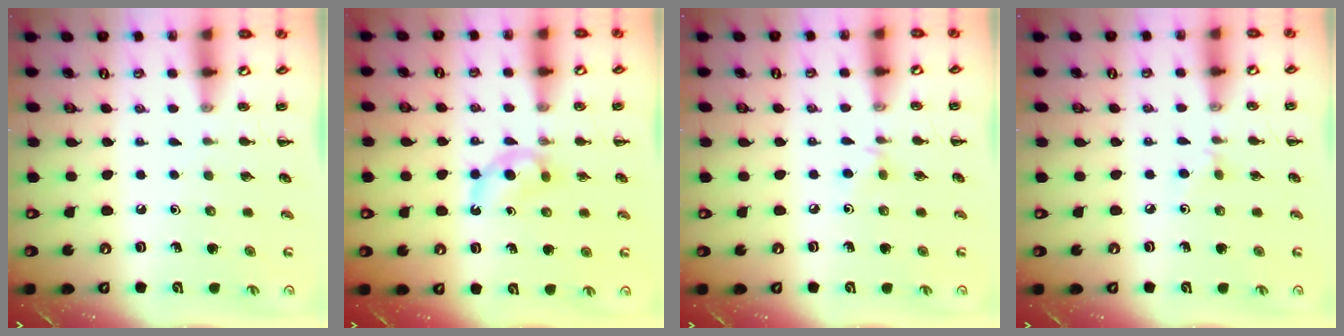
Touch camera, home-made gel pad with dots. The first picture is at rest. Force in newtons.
{"total": 4.7, "press": 4.4, "slide": 1.8}
{"total": 2.8, "press": 2.6, "slide": 1.1}
{"total": 3.1, "press": 2.8, "slide": 1.3}